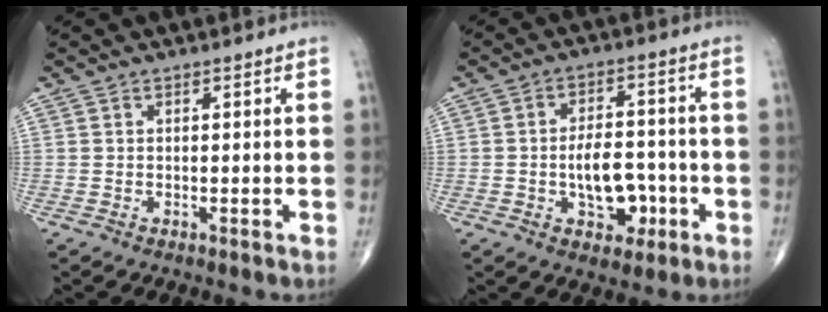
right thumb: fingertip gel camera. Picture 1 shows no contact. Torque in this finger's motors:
{"motor_torque": [2.66, 2.35, 0.87, -0.16, 0.05]}